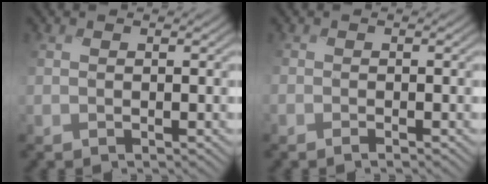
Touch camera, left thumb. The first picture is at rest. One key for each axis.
{"total": 0.8, "fx": -0.6, "fy": 0.3, "fz": 0.4, "tx": -0.010, "ty": -0.002, "tz": -0.013}